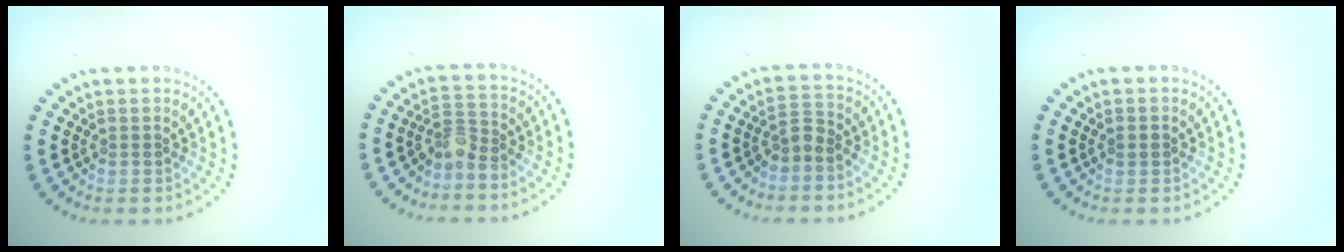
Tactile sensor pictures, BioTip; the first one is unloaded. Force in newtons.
{"total": 2.1, "press": 1.6, "slide": 1.4}
{"total": 1.8, "press": 1.4, "slide": 1.2}
{"total": 0.8, "press": 0.8, "slide": 0.2}